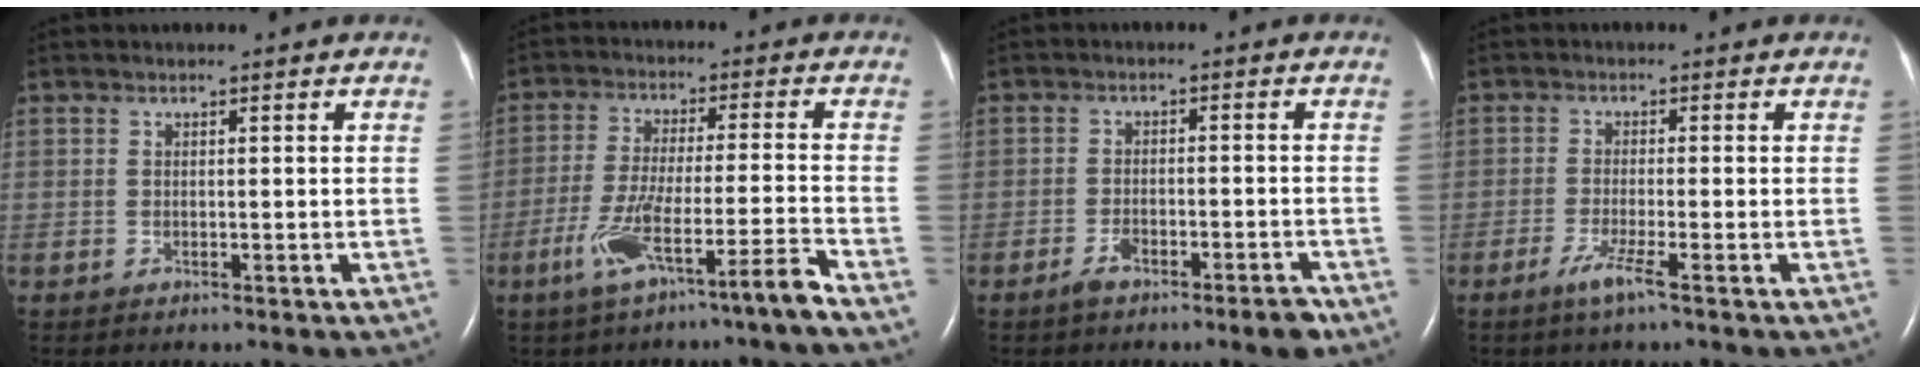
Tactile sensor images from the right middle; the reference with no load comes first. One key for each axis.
{"total": 9.0, "fx": -5.7, "fy": -0.9, "fz": 6.9, "tx": -0.133, "ty": -0.008, "tz": -0.103}
{"total": 4.6, "fx": -3.3, "fy": 0.8, "fz": 3.1, "tx": -0.052, "ty": -0.001, "tz": -0.053}
{"total": 3.2, "fx": -1.9, "fy": -0.5, "fz": 2.5, "tx": -0.053, "ty": -0.009, "tz": -0.043}